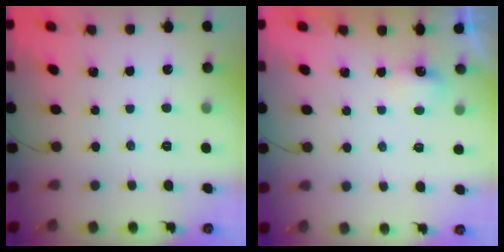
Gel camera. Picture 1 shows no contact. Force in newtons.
{"total": 2.5, "press": 2.5, "slide": 0.6}